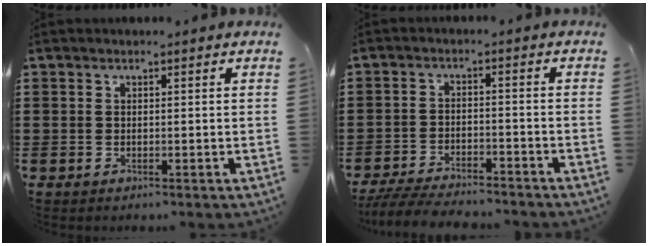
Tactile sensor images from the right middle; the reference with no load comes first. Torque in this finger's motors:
{"motor_torque": [1.10, -0.61, 0.34, 0.14]}